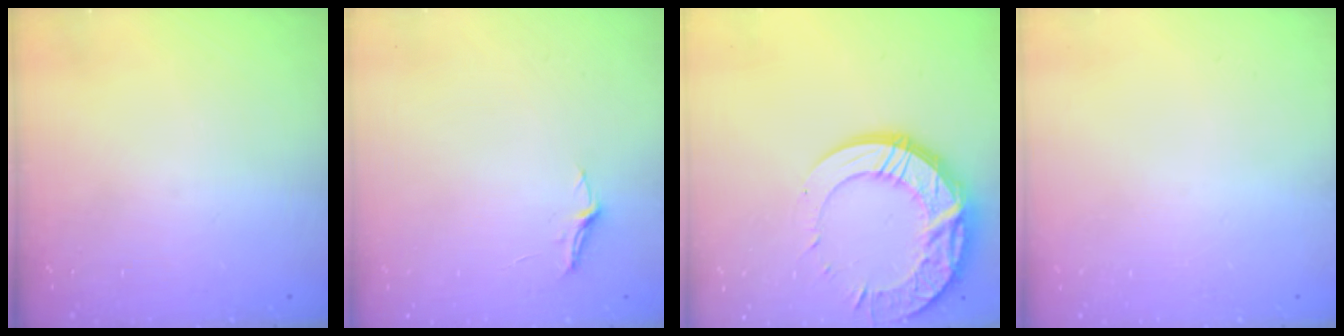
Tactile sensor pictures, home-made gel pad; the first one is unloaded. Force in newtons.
{"total": 3.7, "press": 3.7, "slide": 0.4}
{"total": 18.7, "press": 18.7, "slide": 1.4}
{"total": 0.0}